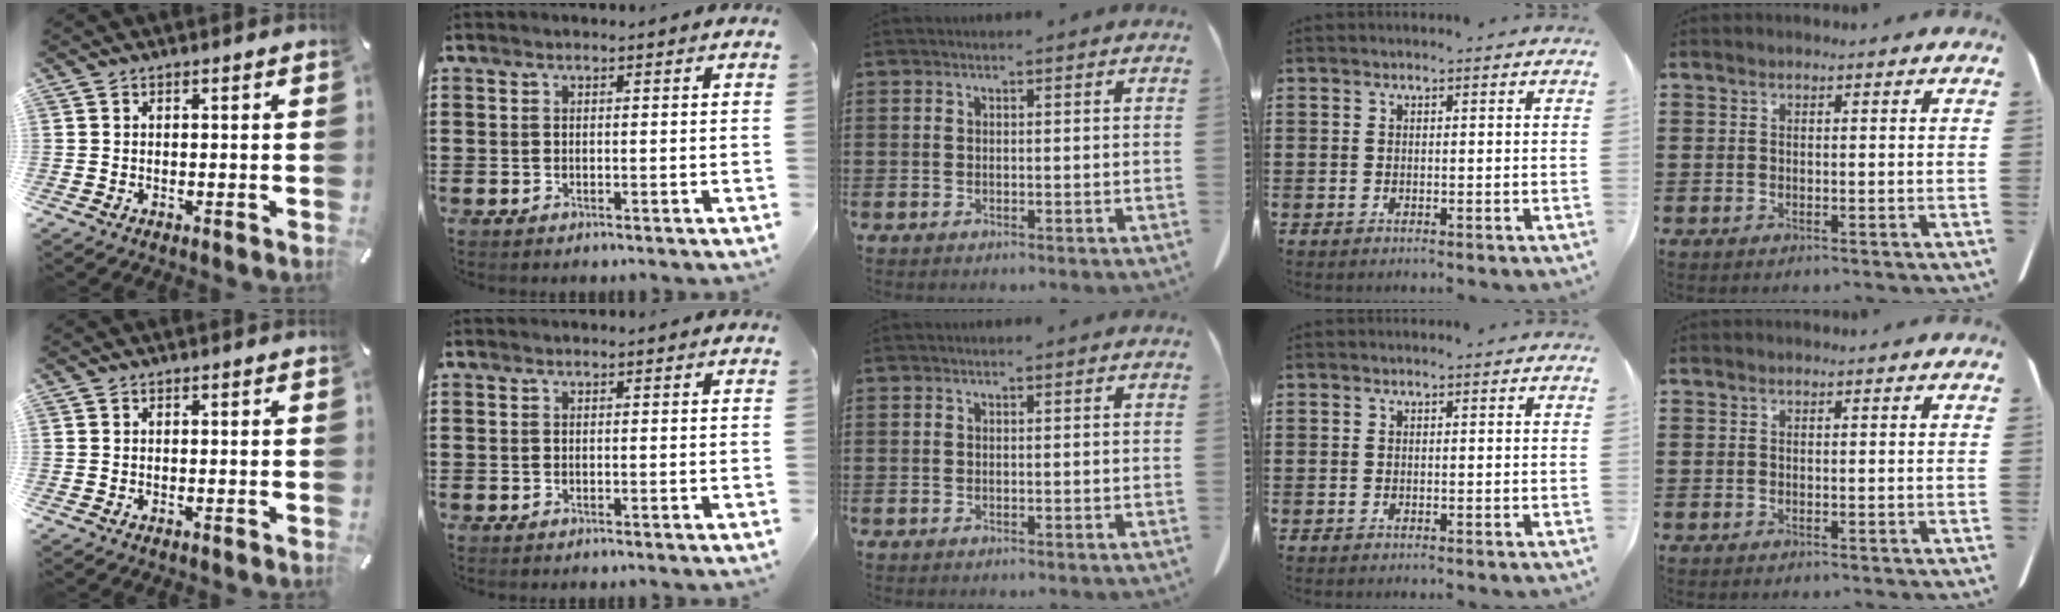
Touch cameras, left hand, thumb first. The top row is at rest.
{}